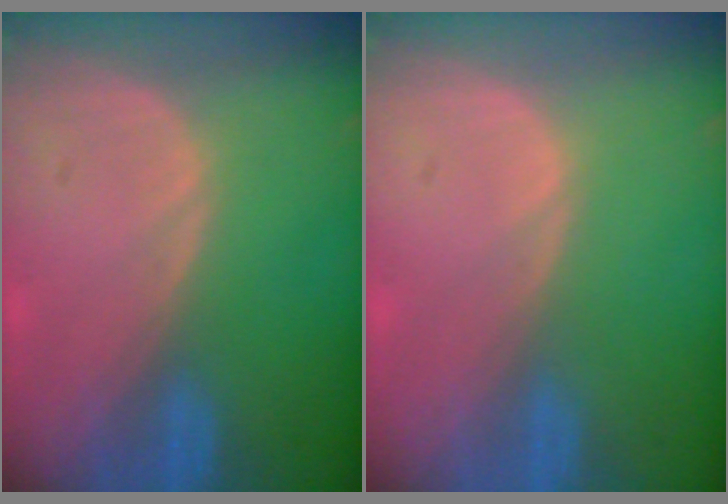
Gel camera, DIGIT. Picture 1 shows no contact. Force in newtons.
{"total": 0.0}